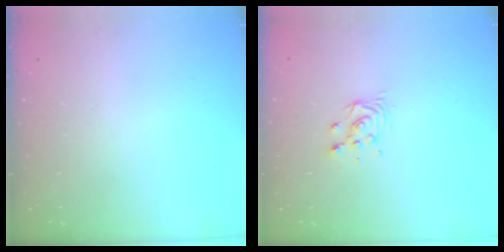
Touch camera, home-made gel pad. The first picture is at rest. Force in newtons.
{"total": 4.0, "press": 4.0, "slide": 0.2}